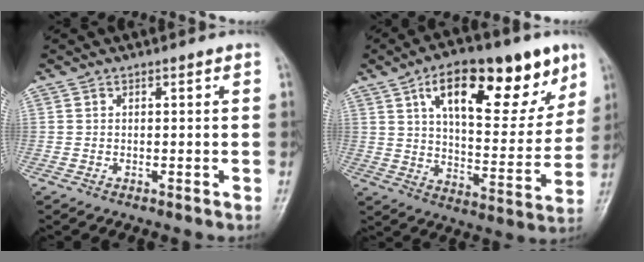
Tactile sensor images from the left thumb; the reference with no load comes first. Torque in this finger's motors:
{"motor_torque": [2.90, 2.10, 1.26, -1.52, 0.52]}